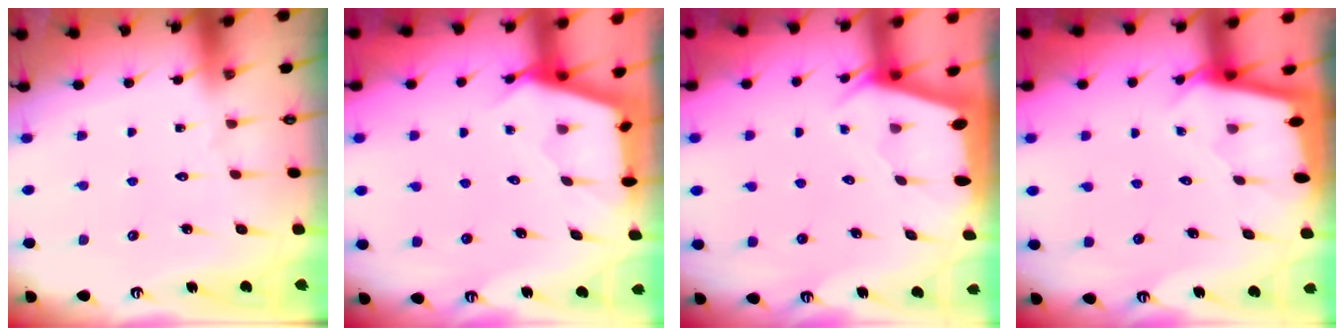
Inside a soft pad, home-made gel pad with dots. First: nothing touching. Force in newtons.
{"total": 2.7, "press": 2.7, "slide": 0.4}
{"total": 1.9, "press": 1.9, "slide": 0.3}
{"total": 2.1, "press": 2.1, "slide": 0.1}